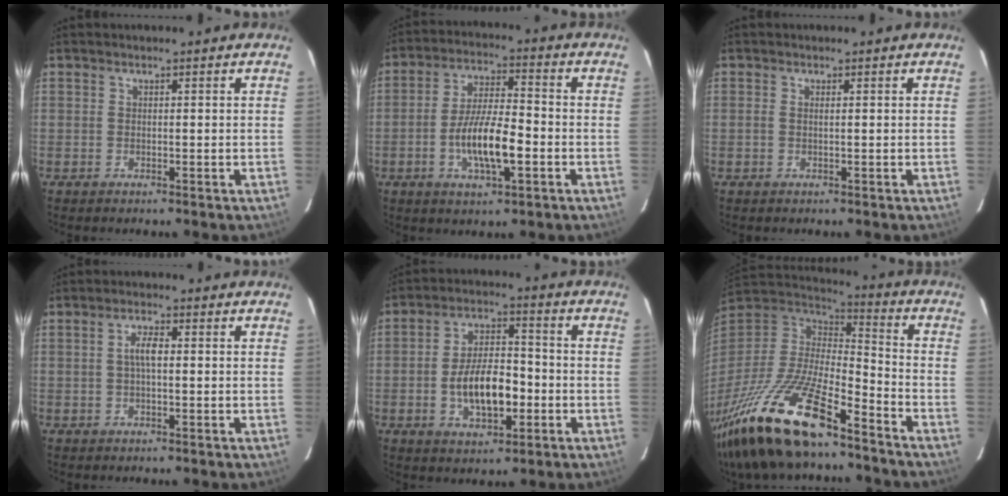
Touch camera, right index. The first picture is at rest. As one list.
[{"total": 10.7, "force": [-3.3, 3.0, 9.8], "torque": [-0.190, -0.002, -0.059]}, {"total": 0.5, "force": [0.1, 0.0, 0.5], "torque": [-0.011, 0.001, 0.001]}, {"total": 2.9, "force": [0.1, 0.9, 2.8], "torque": [-0.054, 0.006, 0.002]}, {"total": 11.2, "force": [-2.9, 5.3, 9.5], "torque": [-0.179, 0.010, -0.041]}, {"total": 26.7, "force": [-18.9, 7.3, 17.4], "torque": [-0.350, -0.054, -0.333]}]